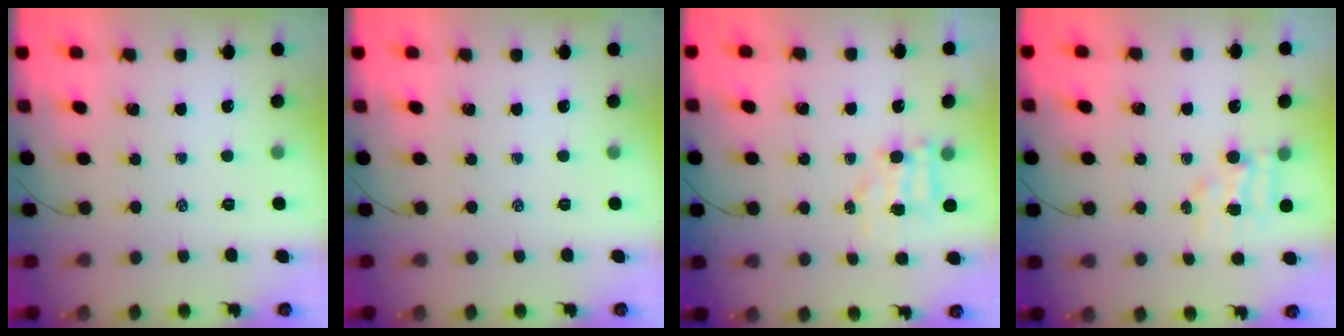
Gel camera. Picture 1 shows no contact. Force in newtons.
{"total": 0.0}
{"total": 4.8, "press": 4.8, "slide": 0.6}
{"total": 4.7, "press": 4.6, "slide": 0.9}